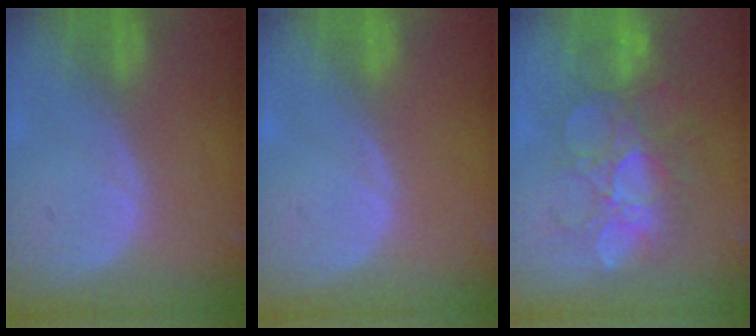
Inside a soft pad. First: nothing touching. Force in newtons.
{"total": 0.0}
{"total": 9.3, "press": 9.0, "slide": 2.6}